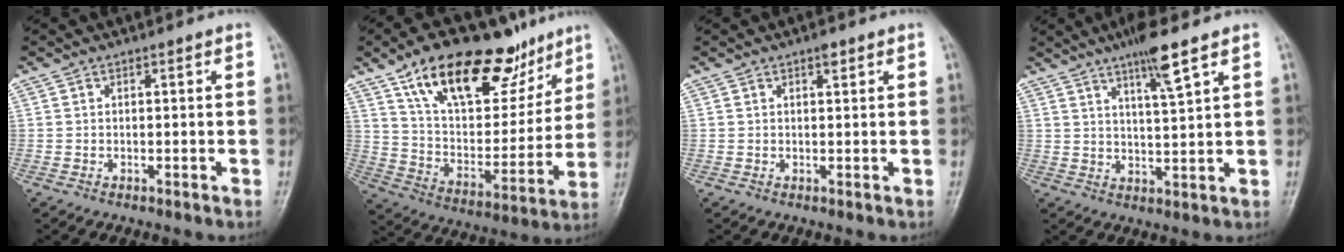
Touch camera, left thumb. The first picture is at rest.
{"total": 26.1, "force": [16.0, 12.2, 16.5], "torque": [-0.215, -0.040, 0.268]}
{"total": 1.4, "force": [0.9, 0.5, 0.9], "torque": [-0.009, -0.002, 0.011]}
{"total": 7.5, "force": [4.7, 0.5, 5.8], "torque": [-0.103, -0.026, 0.083]}